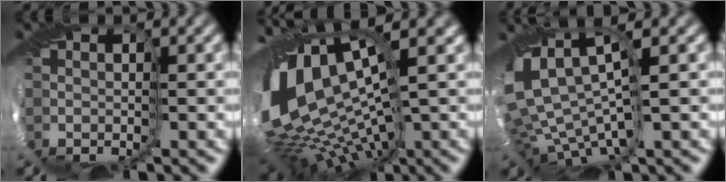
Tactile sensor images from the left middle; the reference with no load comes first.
{"total": 16.1, "force": [1.6, 8.2, 13.8], "torque": [-0.271, -0.012, 0.047]}
{"total": 7.7, "force": [1.5, 4.1, 6.3], "torque": [-0.142, -0.006, 0.061]}